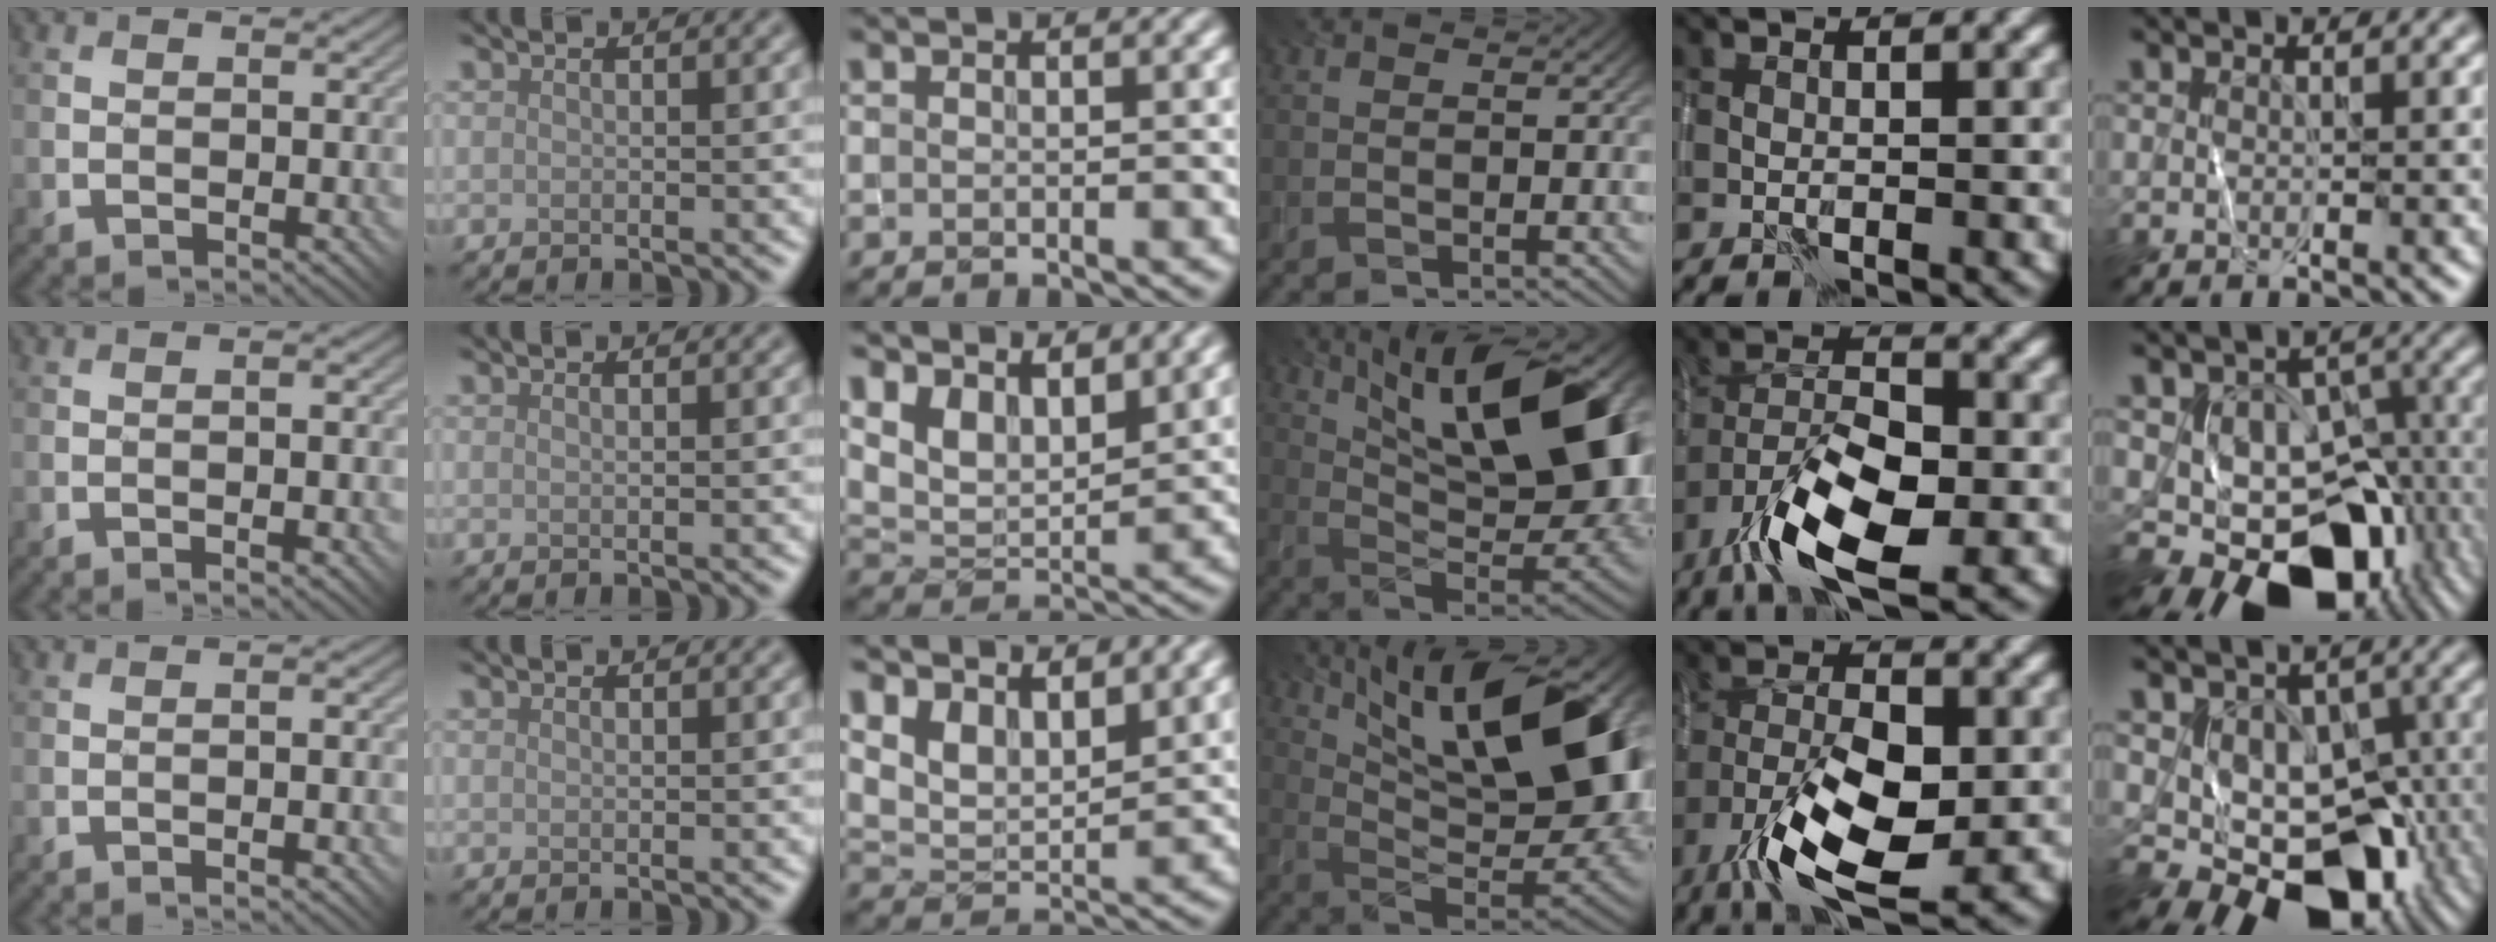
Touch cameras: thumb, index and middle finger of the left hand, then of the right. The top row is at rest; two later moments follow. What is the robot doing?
{"motion": "wrap", "object": "yarn"}